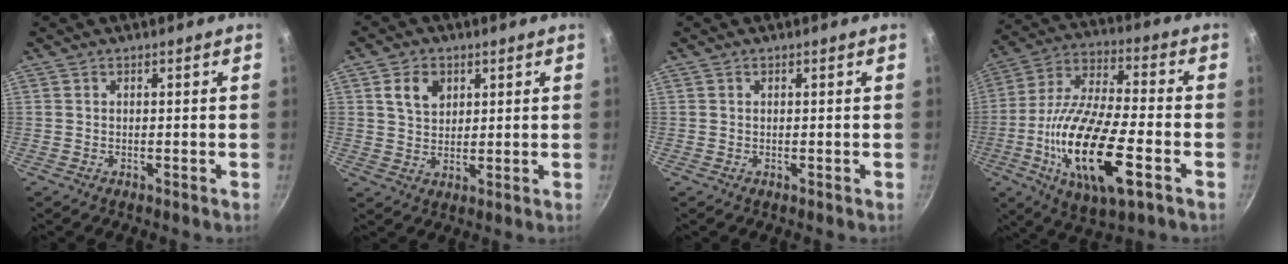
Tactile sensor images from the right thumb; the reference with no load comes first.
{"total": 6.0, "force": [2.4, 4.4, 3.4], "torque": [-0.044, -0.006, 0.044]}
{"total": 0.0}
{"total": 21.6, "force": [-6.5, 7.5, 19.2], "torque": [-0.364, 0.018, -0.125]}